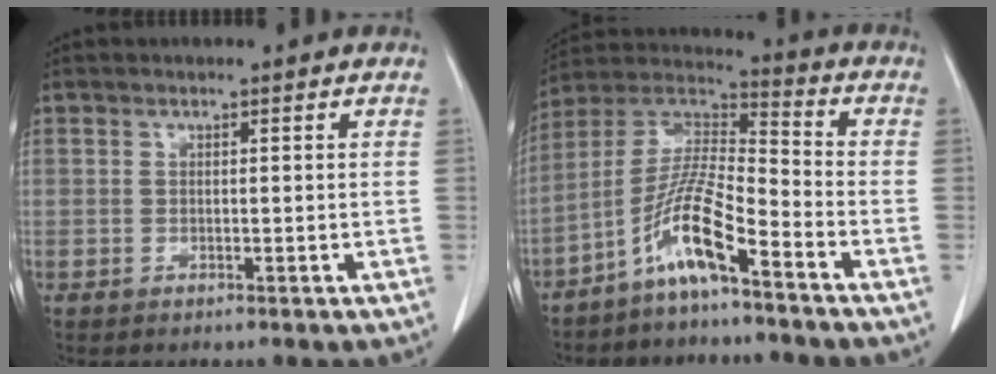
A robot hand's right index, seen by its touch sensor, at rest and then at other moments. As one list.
[{"total": 10.7, "force": [-6.5, 0.9, 8.5], "torque": [-0.174, 0.006, -0.132]}]